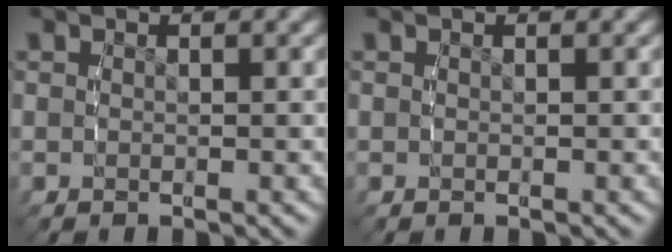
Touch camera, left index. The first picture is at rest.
{"total": 0.0}